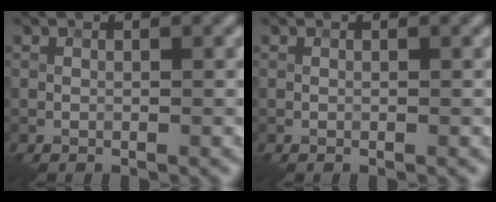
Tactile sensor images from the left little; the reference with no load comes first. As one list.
[{"total": 0.0}]